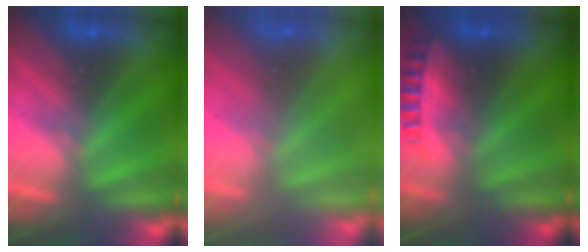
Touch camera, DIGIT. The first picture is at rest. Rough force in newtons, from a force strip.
{"total": 7.8}
{"total": 2.9}